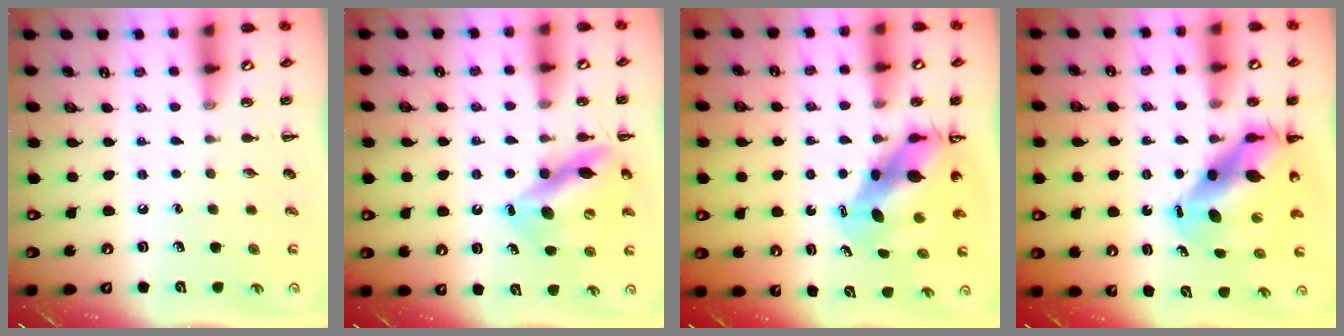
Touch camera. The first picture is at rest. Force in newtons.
{"total": 12.7, "press": 12.3, "slide": 3.2}
{"total": 7.3, "press": 7.1, "slide": 1.9}
{"total": 11.4, "press": 11.0, "slide": 2.8}